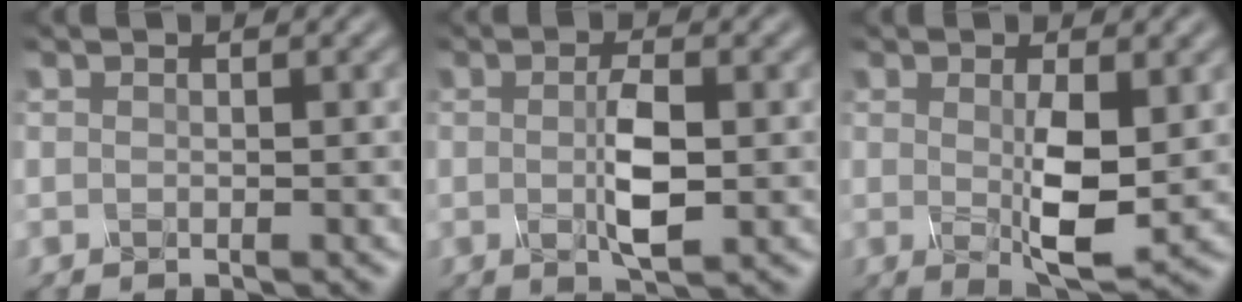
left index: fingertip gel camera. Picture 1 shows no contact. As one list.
[{"total": 3.0, "force": [-0.1, 0.5, 3.0], "torque": [-0.072, -0.003, 0.005]}, {"total": 4.2, "force": [0.0, 0.9, 4.1], "torque": [-0.091, -0.010, 0.011]}]